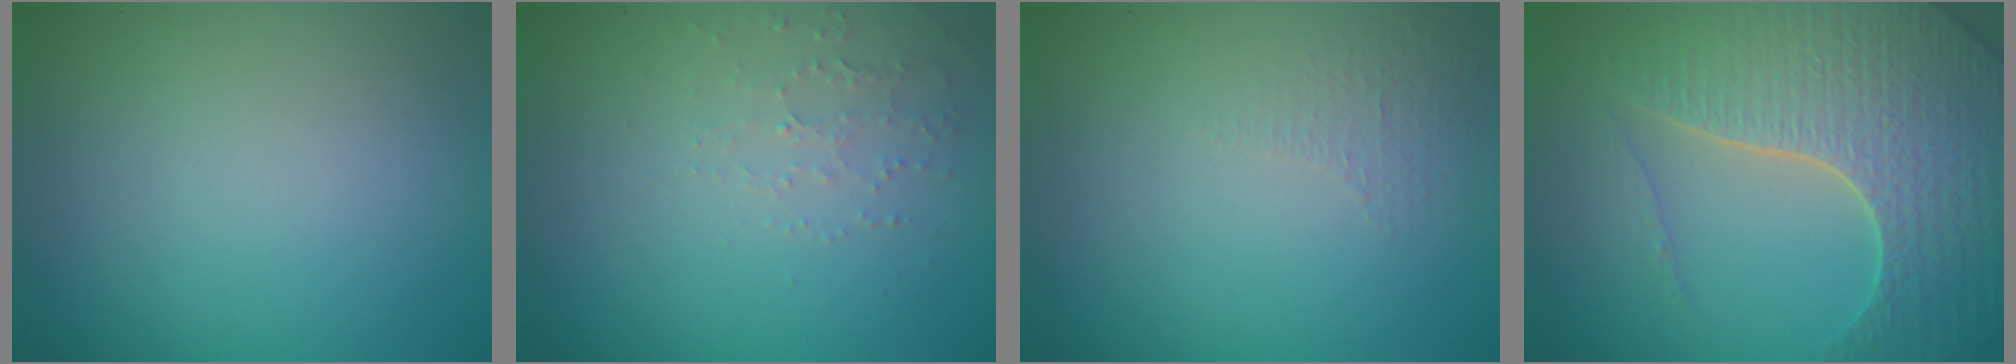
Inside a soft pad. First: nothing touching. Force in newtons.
{"total": 1.5, "press": 1.5, "slide": 0.5}
{"total": 0.8, "press": 0.4, "slide": 0.7}
{"total": 7.0, "press": 6.8, "slide": 1.9}